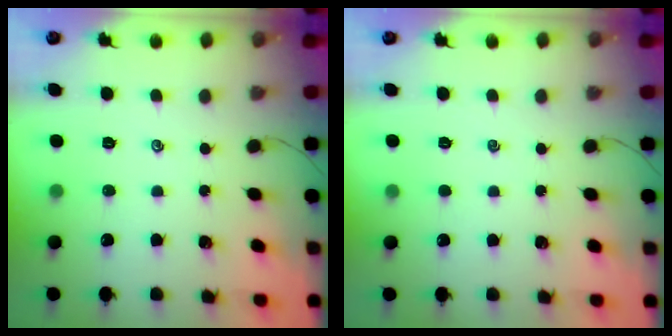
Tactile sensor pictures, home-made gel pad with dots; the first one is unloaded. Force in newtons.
{"total": 0.0}